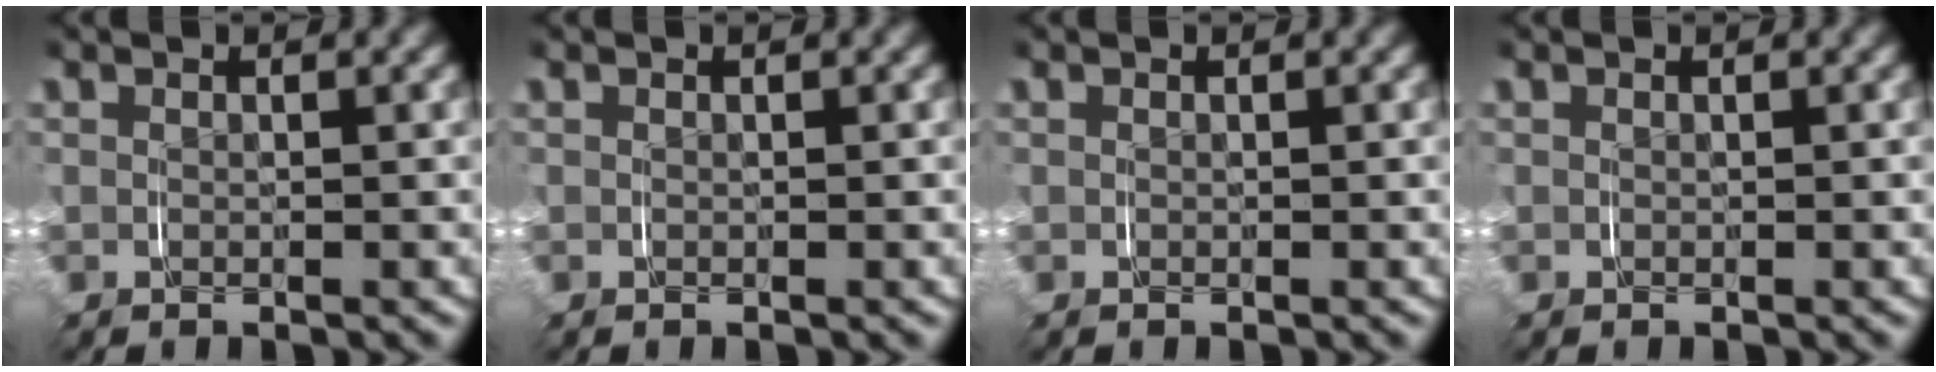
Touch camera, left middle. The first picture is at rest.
{"total": 0.0}
{"total": 0.0}
{"total": 0.0}